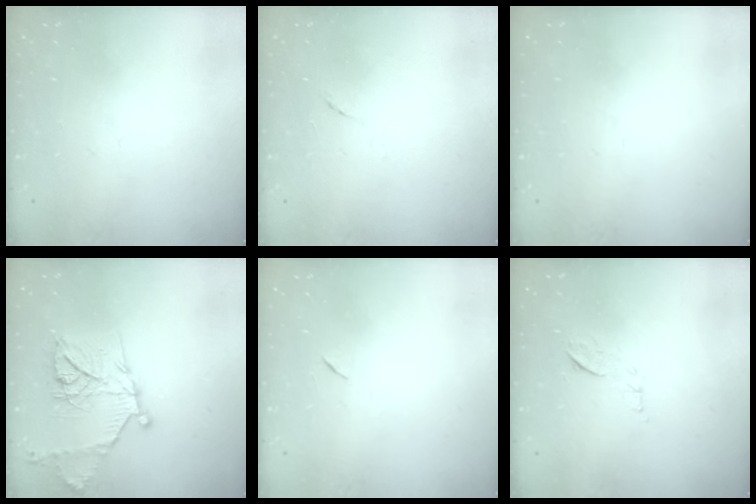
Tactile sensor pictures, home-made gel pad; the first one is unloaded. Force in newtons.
{"total": 5.7, "press": 5.6, "slide": 0.6}
{"total": 0.0}
{"total": 17.5, "press": 17.5, "slide": 1.2}
{"total": 5.3, "press": 4.8, "slide": 2.2}
{"total": 7.8, "press": 7.7, "slide": 0.7}